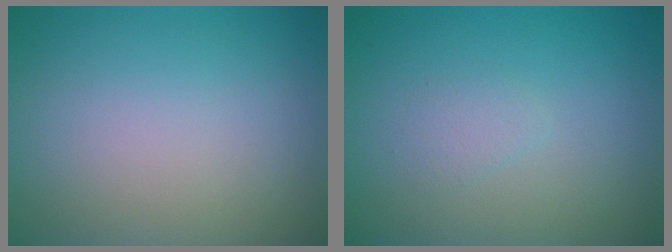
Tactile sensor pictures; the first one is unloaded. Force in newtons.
{"total": 0.9, "press": 0.9, "slide": 0.1}